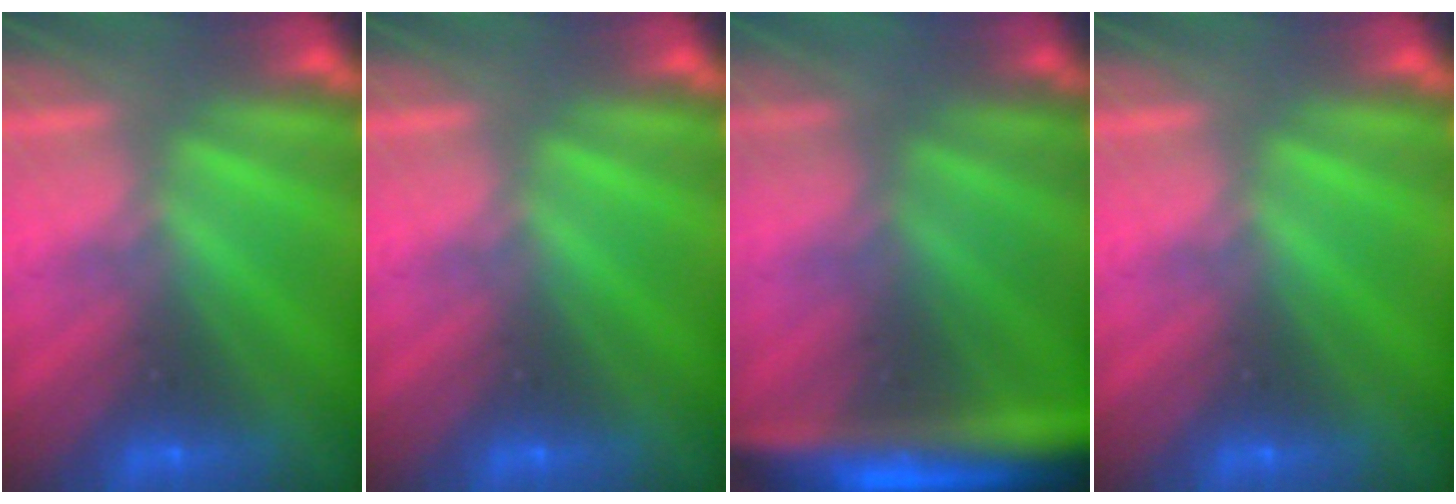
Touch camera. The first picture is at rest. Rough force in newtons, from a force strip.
{"total": 0.0}
{"total": 5.8}
{"total": 0.0}